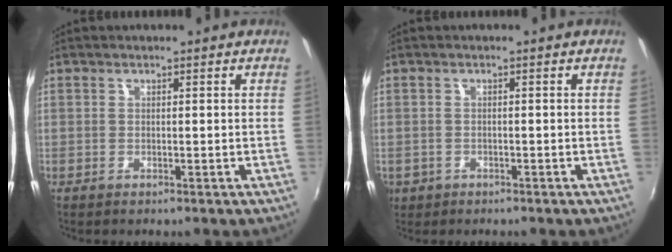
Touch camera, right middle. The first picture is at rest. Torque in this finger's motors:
{"motor_torque": [-0.01, -0.10, 0.00, 0.01]}